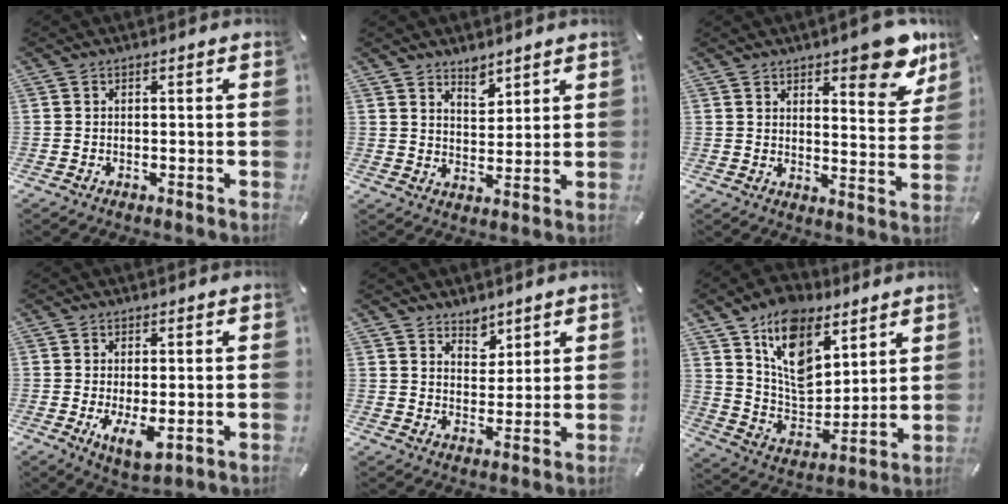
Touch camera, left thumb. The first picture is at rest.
{"total": 4.8, "force": [4.1, 2.5, 0.6], "torque": [0.001, -0.027, 0.074]}
{"total": 11.6, "force": [8.9, 4.5, 5.8], "torque": [-0.053, -0.069, 0.152]}
{"total": 6.4, "force": [-0.8, 2.8, 5.6], "torque": [-0.102, -0.018, -0.013]}
{"total": 5.3, "force": [4.1, 3.3, -0.4], "torque": [0.012, -0.031, 0.076]}
{"total": 14.4, "force": [8.7, 9.5, 6.5], "torque": [-0.114, -0.056, 0.167]}